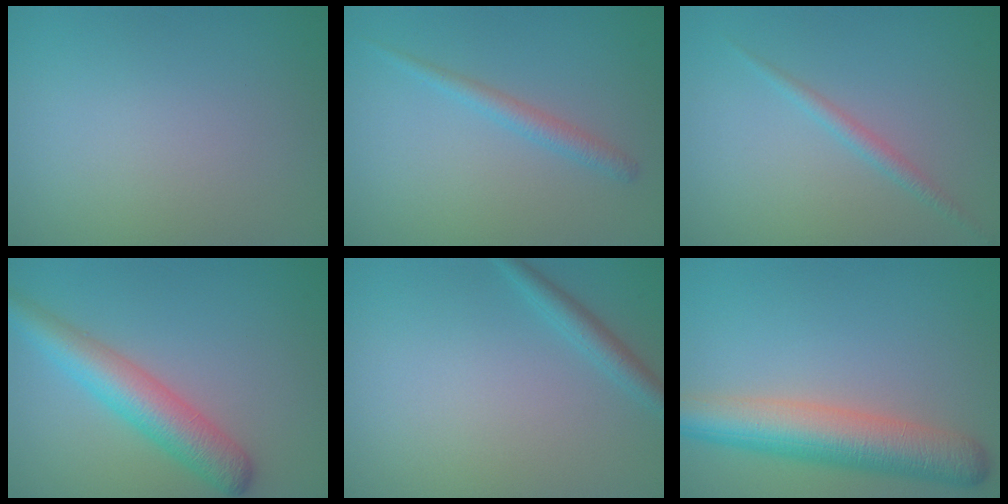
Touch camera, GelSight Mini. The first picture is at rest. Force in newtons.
{"total": 1.7, "press": 1.7, "slide": 0.2}
{"total": 1.4, "press": 1.4, "slide": 0.1}
{"total": 5.4, "press": 5.4, "slide": 0.1}
{"total": 1.8, "press": 1.8, "slide": 0.0}
{"total": 7.3, "press": 7.3, "slide": 0.2}